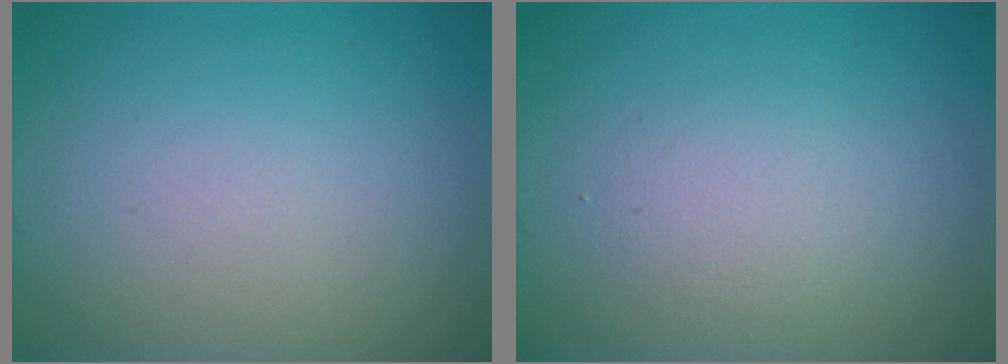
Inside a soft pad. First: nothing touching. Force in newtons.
{"total": 1.9, "press": 1.9, "slide": 0.1}